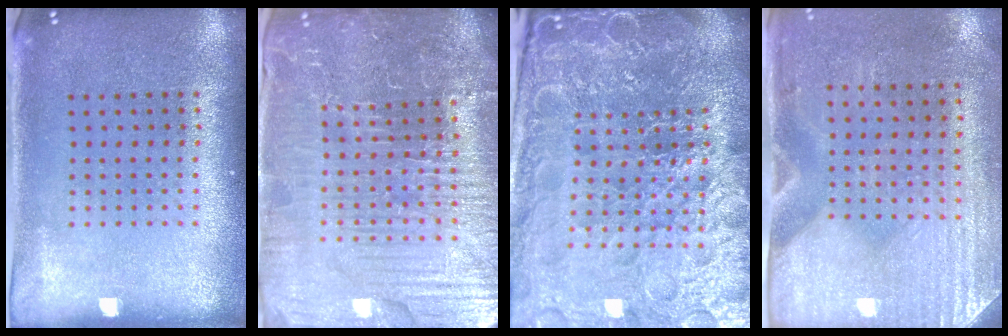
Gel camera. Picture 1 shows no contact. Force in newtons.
{"total": 6.1, "press": 5.5, "slide": 2.5}
{"total": 6.9, "press": 6.1, "slide": 3.2}
{"total": 2.9, "press": 2.5, "slide": 1.5}